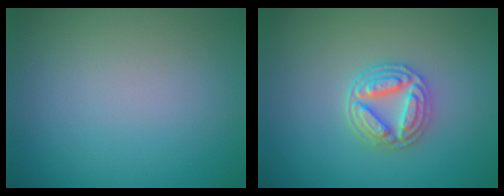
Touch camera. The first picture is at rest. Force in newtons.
{"total": 4.1, "press": 3.5, "slide": 2.1}